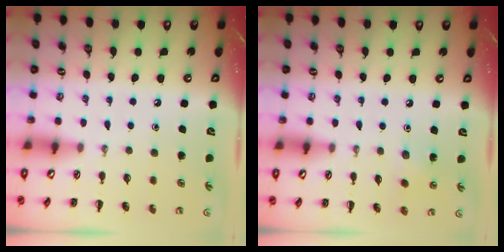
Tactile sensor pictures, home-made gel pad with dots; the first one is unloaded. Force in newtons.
{"total": 6.2, "press": 6.1, "slide": 1.5}